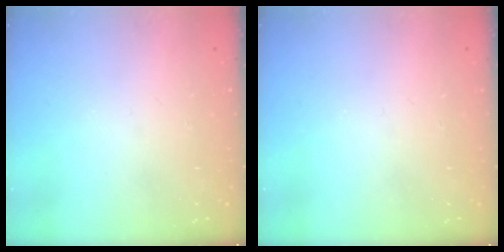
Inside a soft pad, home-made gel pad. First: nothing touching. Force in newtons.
{"total": 0.0}